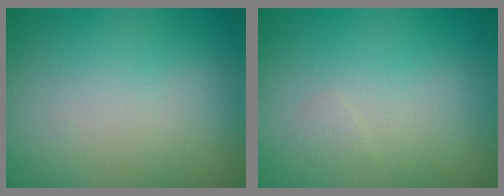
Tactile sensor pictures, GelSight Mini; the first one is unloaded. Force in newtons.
{"total": 0.6, "press": 0.6, "slide": 0.0}